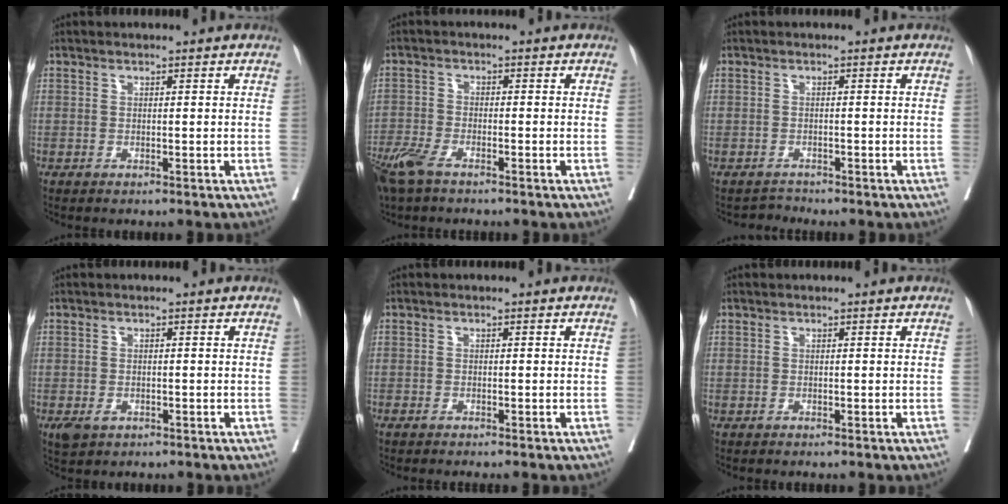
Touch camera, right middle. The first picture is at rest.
{"total": 6.3, "force": [-4.6, 2.0, 3.8], "torque": [-0.083, -0.011, -0.089]}
{"total": 1.3, "force": [-1.1, -0.2, -0.6], "torque": [0.012, -0.009, -0.019]}
{"total": 2.4, "force": [-1.1, 1.6, 1.4], "torque": [-0.024, -0.002, -0.009]}
{"total": 0.9, "force": [-0.8, 0.0, 0.4], "torque": [-0.006, -0.001, -0.014]}
{"total": 0.0}